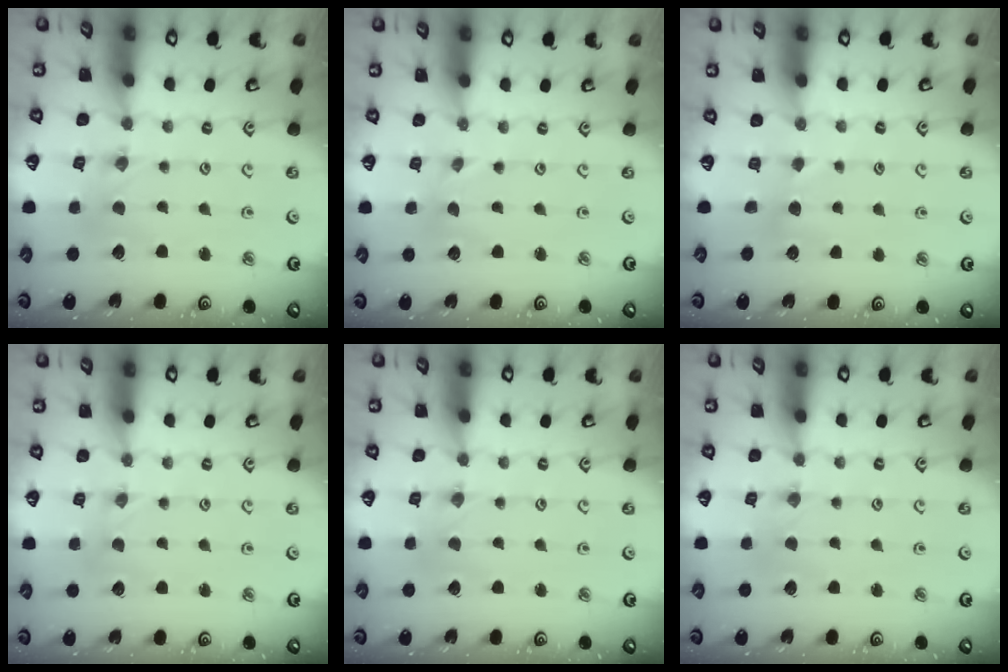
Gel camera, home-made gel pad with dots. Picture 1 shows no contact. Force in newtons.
{"total": 0.0}
{"total": 2.5, "press": 2.4, "slide": 0.2}
{"total": 0.0}
{"total": 0.0}
{"total": 0.5, "press": 0.5, "slide": 0.2}